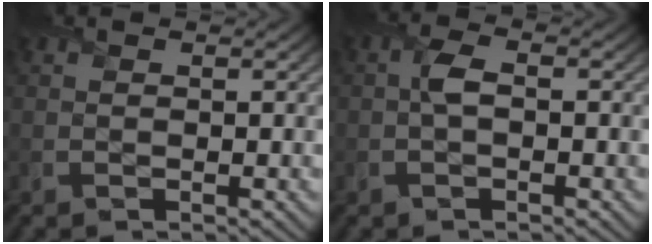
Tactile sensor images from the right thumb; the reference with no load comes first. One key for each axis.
{"total": 2.1, "fx": -0.1, "fy": 0.8, "fz": 2.0, "tx": -0.044, "ty": 0.011, "tz": -0.006}